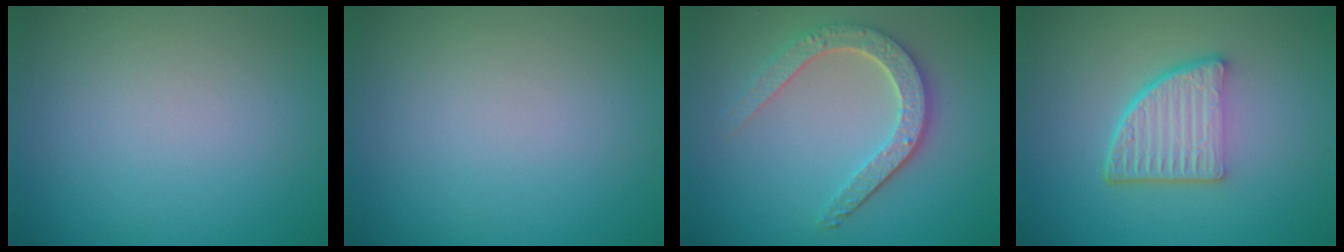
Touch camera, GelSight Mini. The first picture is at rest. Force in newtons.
{"total": 0.0}
{"total": 4.3, "press": 3.5, "slide": 2.5}
{"total": 5.5, "press": 3.9, "slide": 3.9}